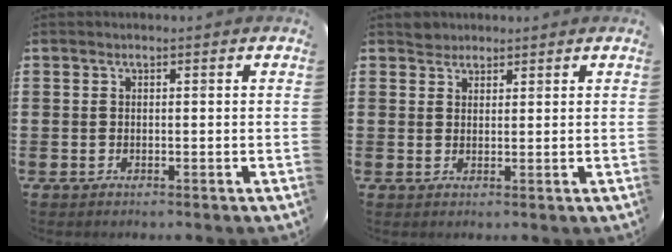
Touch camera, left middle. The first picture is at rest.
{"total": 1.8, "force": [1.6, 0.6, -0.2], "torque": [0.009, -0.001, 0.032]}